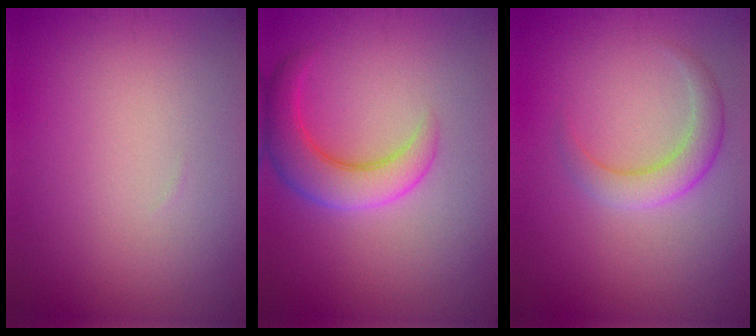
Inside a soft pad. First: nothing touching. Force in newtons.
{"total": 4.8, "press": 4.8, "slide": 0.2}
{"total": 2.8, "press": 2.8, "slide": 0.1}